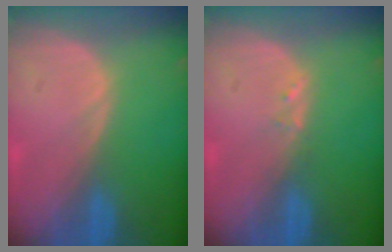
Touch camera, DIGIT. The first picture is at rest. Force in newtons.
{"total": 1.0, "press": 1.0, "slide": 0.2}